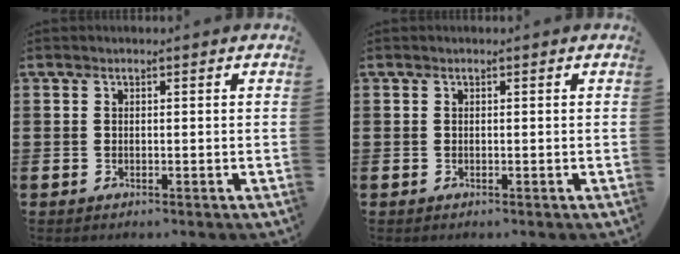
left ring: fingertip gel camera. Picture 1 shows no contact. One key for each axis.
{"total": 0.0}